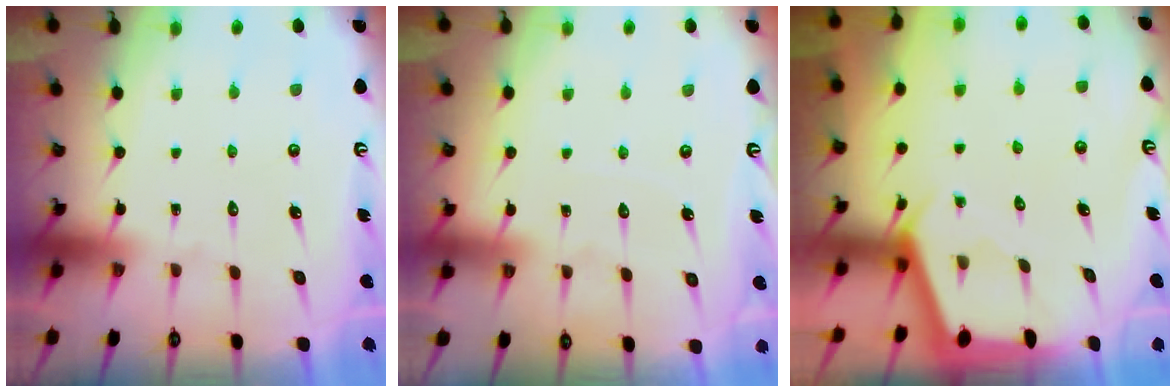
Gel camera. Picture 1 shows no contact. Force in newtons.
{"total": 2.6, "press": 2.6, "slide": 0.4}
{"total": 2.4, "press": 2.4, "slide": 0.3}